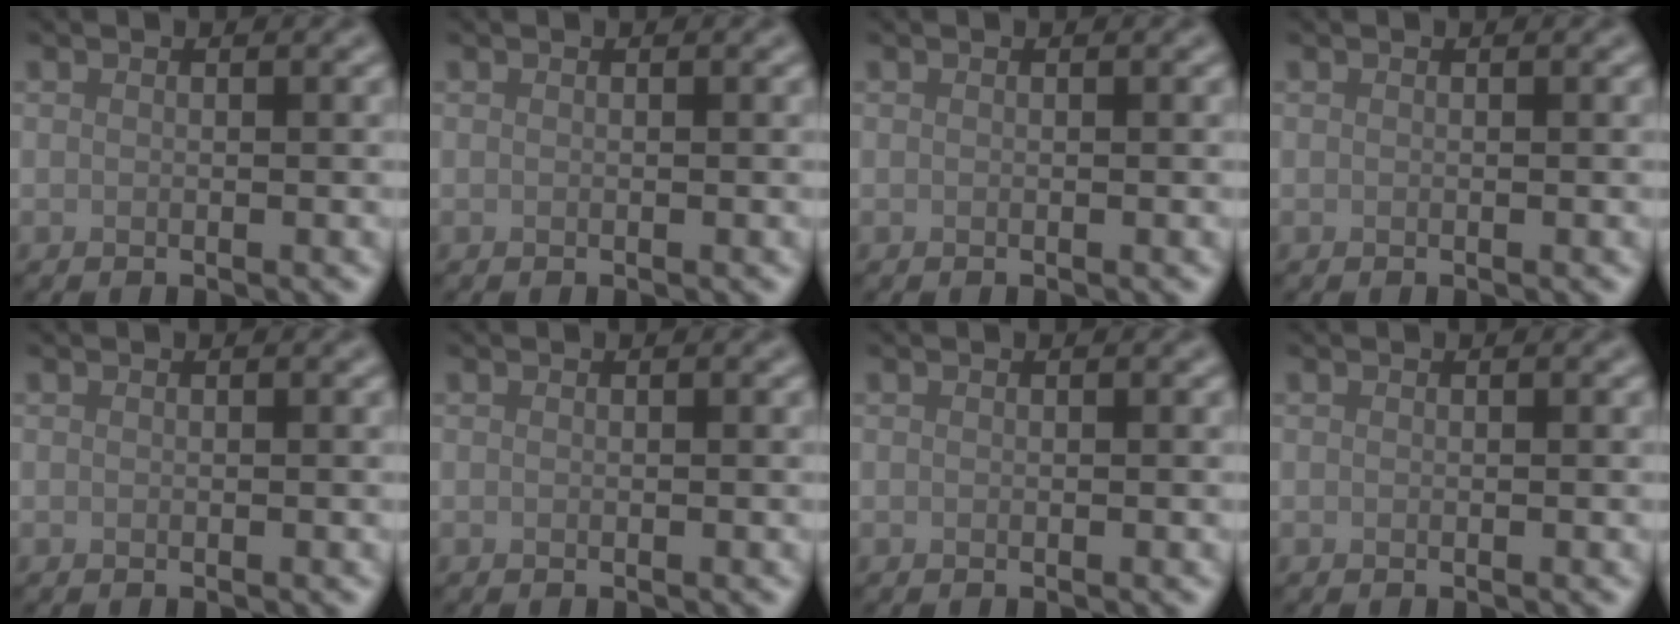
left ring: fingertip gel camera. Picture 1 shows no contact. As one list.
[{"total": 0.0}, {"total": 0.0}, {"total": 0.0}, {"total": 0.0}, {"total": 0.0}, {"total": 0.0}, {"total": 0.0}]